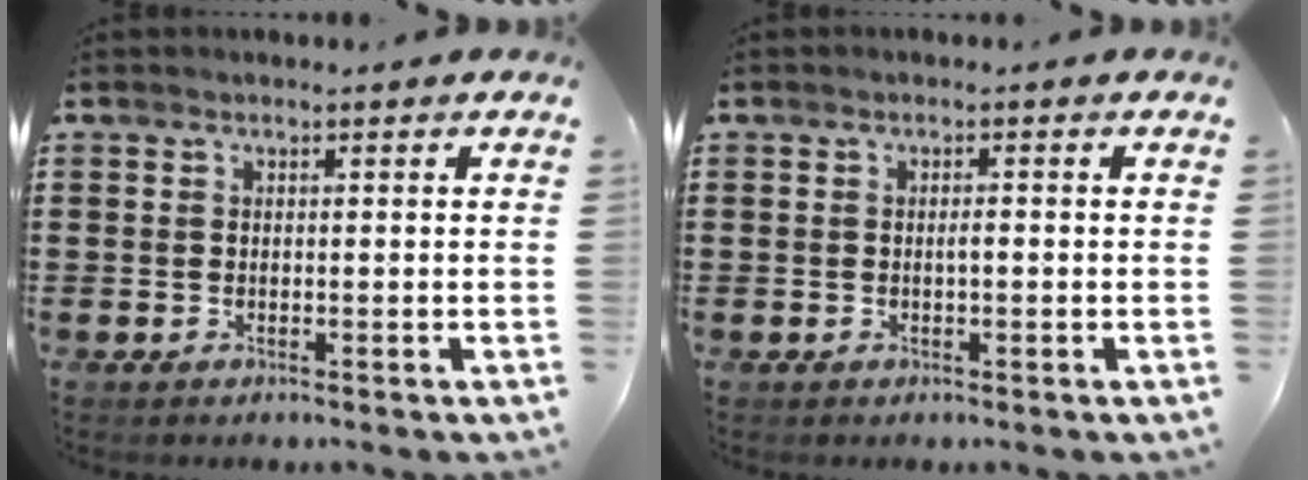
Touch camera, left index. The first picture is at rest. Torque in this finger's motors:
{"motor_torque": [-0.04, -0.01, 0.02, 0.02]}